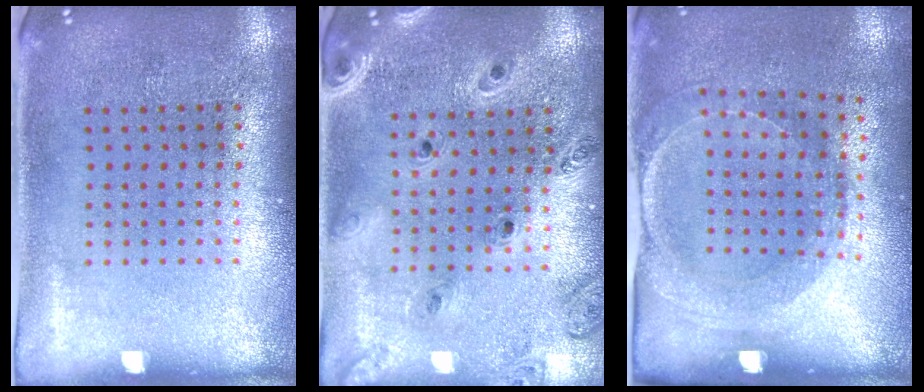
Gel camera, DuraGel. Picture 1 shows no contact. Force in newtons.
{"total": 1.3, "press": 1.3, "slide": 0.2}
{"total": 1.6, "press": 1.5, "slide": 0.6}